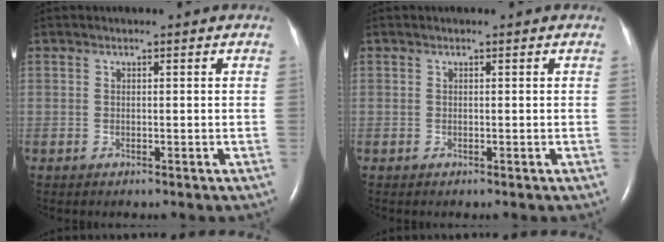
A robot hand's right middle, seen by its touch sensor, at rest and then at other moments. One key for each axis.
{"total": 0.0}